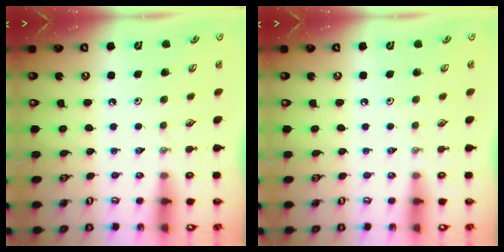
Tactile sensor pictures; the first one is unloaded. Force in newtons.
{"total": 0.0}